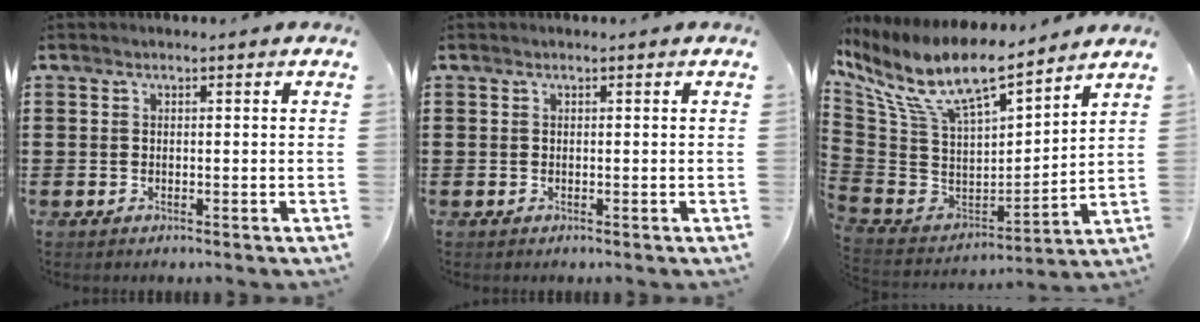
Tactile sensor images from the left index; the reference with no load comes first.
{"total": 0.0}
{"total": 13.0, "force": [9.3, 3.4, 8.3], "torque": [-0.193, -0.059, 0.163]}